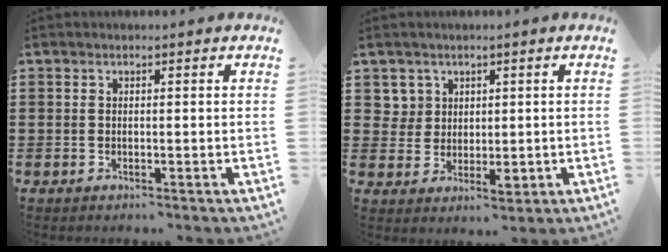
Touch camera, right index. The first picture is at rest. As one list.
[{"total": 4.1, "force": [1.7, 3.6, 0.7], "torque": [-0.023, 0.010, 0.031]}]